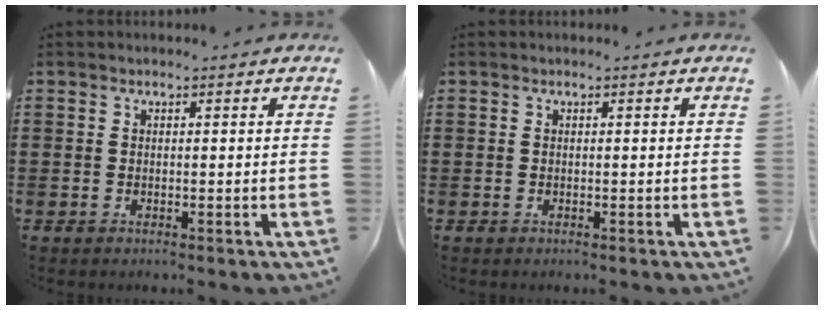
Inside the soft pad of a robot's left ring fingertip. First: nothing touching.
{"total": 0.0}